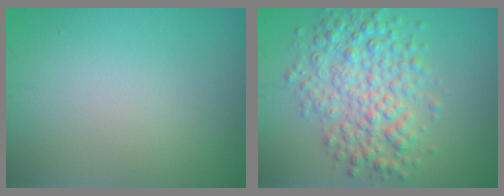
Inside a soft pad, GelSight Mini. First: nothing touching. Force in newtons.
{"total": 5.6, "press": 5.6, "slide": 0.0}